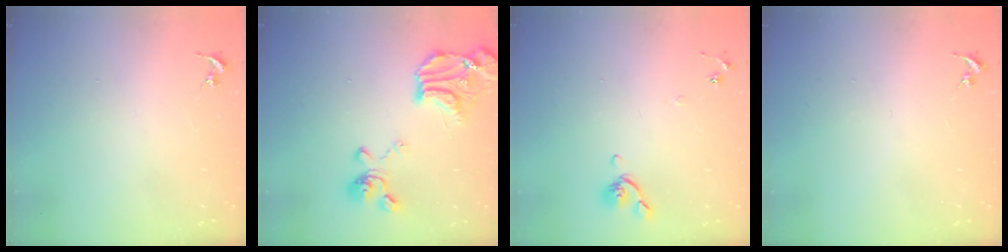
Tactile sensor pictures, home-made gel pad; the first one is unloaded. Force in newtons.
{"total": 19.3, "press": 19.2, "slide": 2.2}
{"total": 5.4, "press": 5.3, "slide": 1.1}
{"total": 0.0}